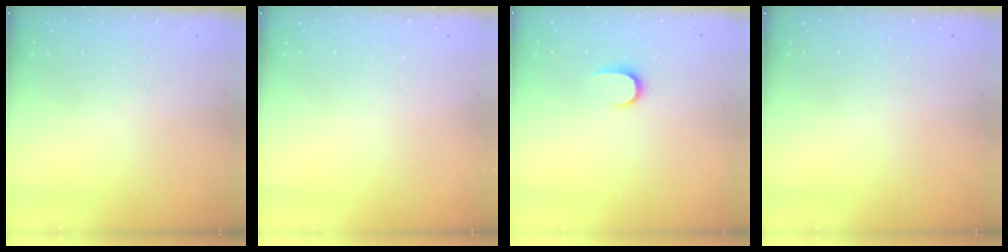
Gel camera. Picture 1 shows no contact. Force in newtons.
{"total": 0.0}
{"total": 5.4, "press": 5.4, "slide": 0.5}
{"total": 0.0}